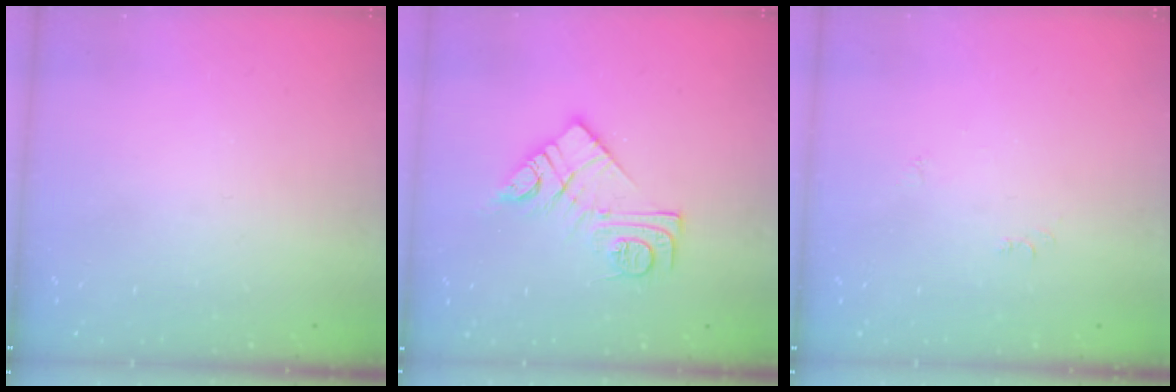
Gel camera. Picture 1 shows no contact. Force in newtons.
{"total": 12.6, "press": 12.6, "slide": 0.8}
{"total": 4.0, "press": 4.0, "slide": 0.6}